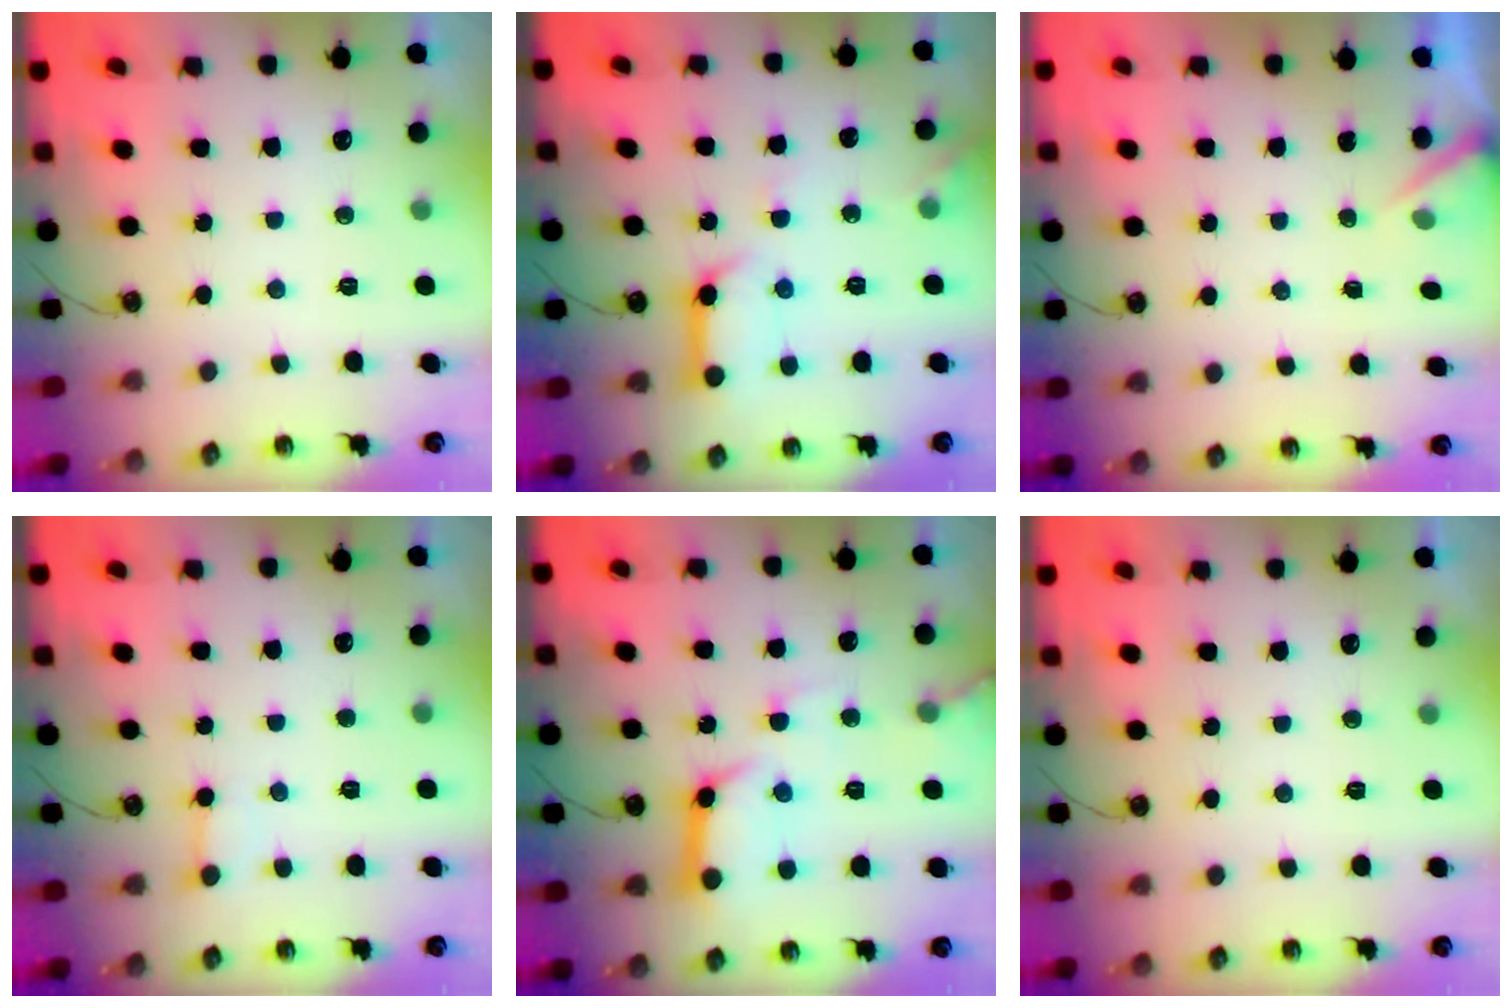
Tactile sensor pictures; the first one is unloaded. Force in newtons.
{"total": 10.8, "press": 10.8, "slide": 0.8}
{"total": 2.9, "press": 2.9, "slide": 0.2}
{"total": 2.8, "press": 2.8, "slide": 0.4}
{"total": 15.1, "press": 15.0, "slide": 1.8}
{"total": 0.0}